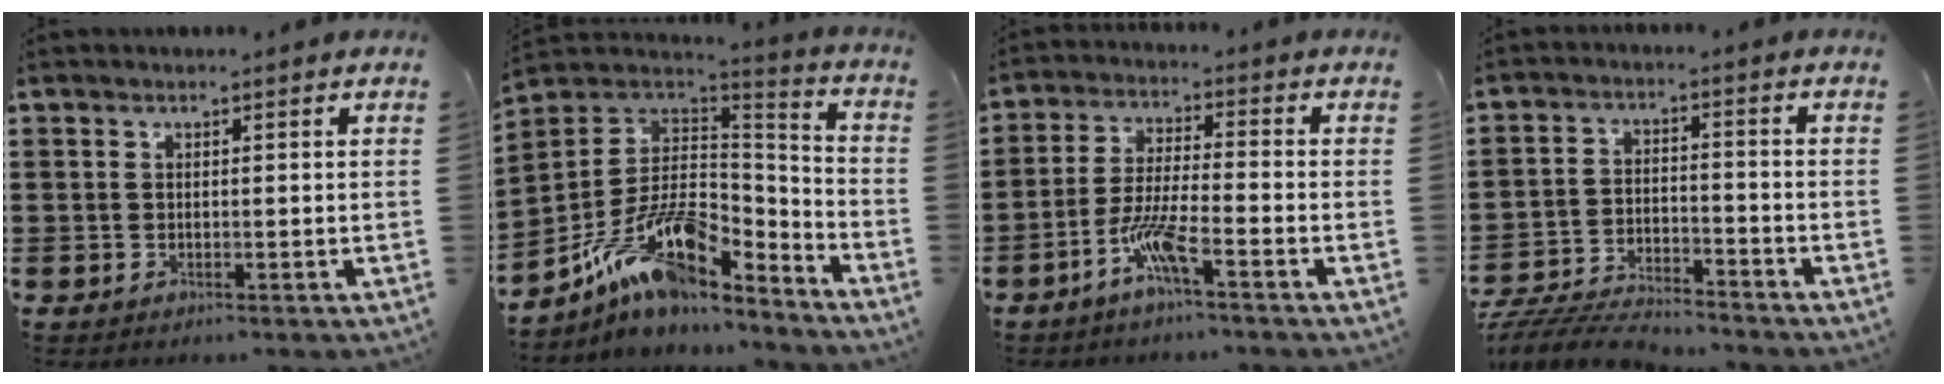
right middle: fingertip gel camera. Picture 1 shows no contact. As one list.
[{"total": 13.2, "force": [-7.9, 5.7, 8.9], "torque": [-0.188, 0.017, -0.154]}, {"total": 6.5, "force": [-3.8, 0.7, 5.2], "torque": [-0.112, -0.007, -0.074]}, {"total": 7.0, "force": [-6.8, 0.7, 1.6], "torque": [-0.038, 0.006, -0.133]}]